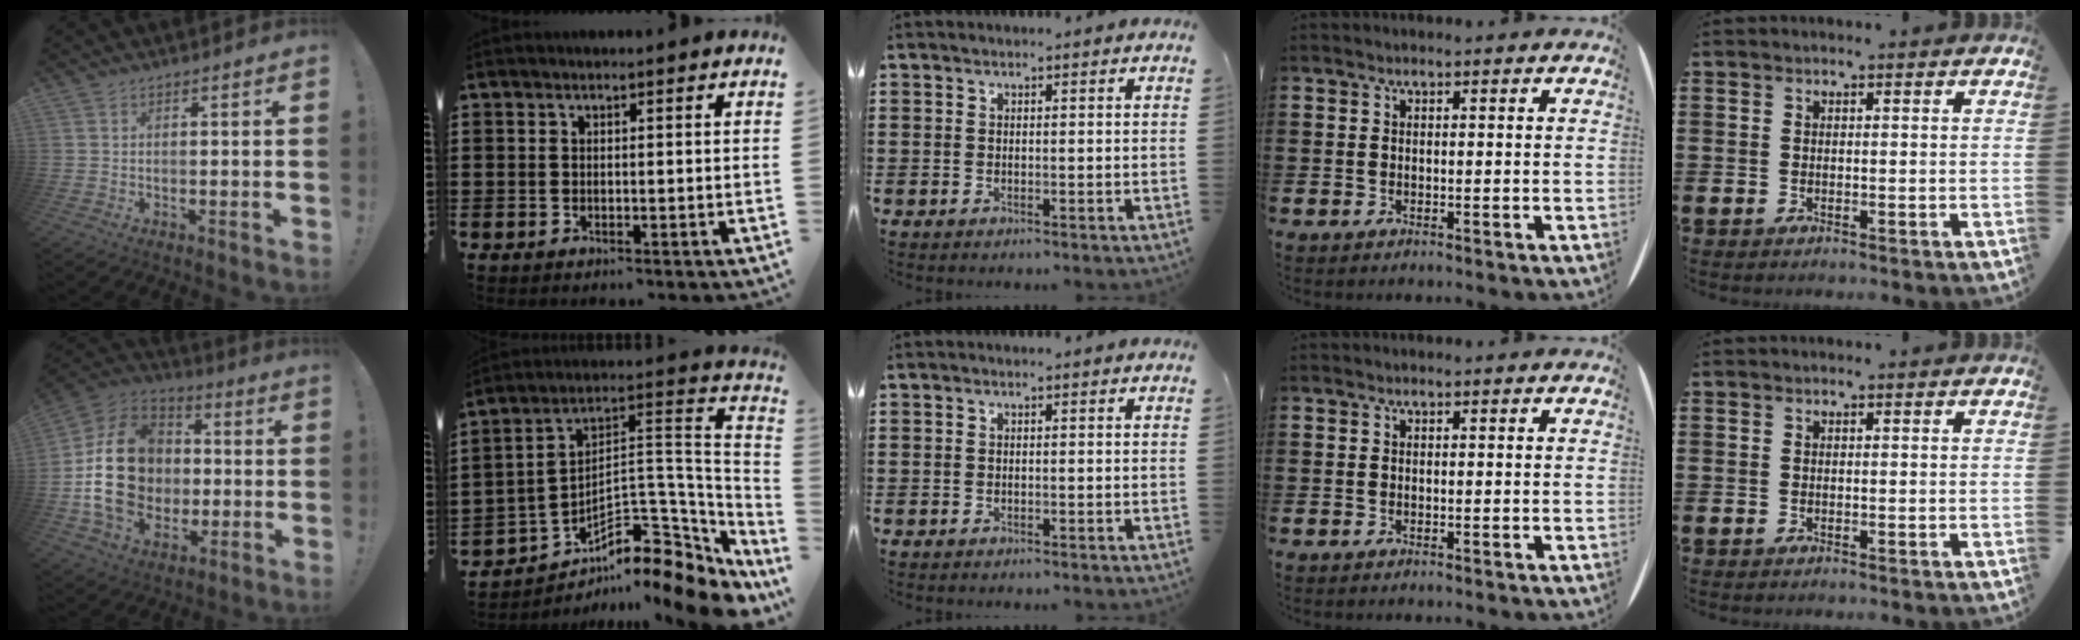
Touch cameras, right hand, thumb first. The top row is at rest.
{"thumb": {"total": 23.0, "force": [-1.5, 18.4, 13.7], "torque": [-0.227, 0.026, -0.003]}, "index": {"total": 8.6, "force": [-5.8, 3.5, 5.4], "torque": [-0.078, -0.007, -0.115]}}